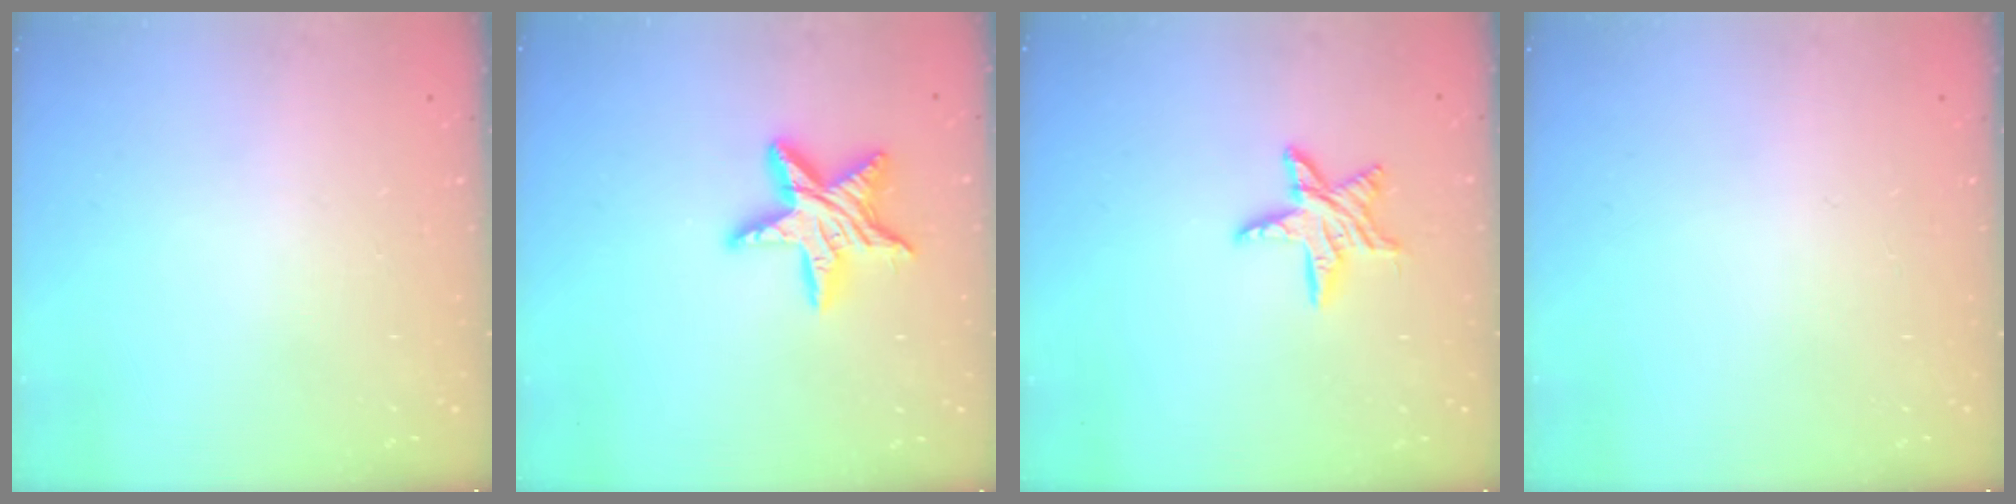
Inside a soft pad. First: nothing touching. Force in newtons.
{"total": 13.2, "press": 13.2, "slide": 0.6}
{"total": 9.4, "press": 9.4, "slide": 0.7}
{"total": 0.0}